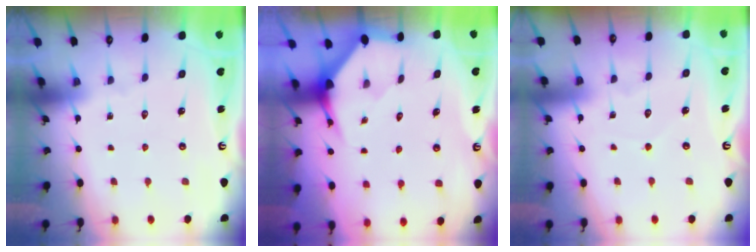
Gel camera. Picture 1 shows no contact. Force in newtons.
{"total": 3.5, "press": 3.5, "slide": 0.3}
{"total": 3.4, "press": 3.4, "slide": 0.3}